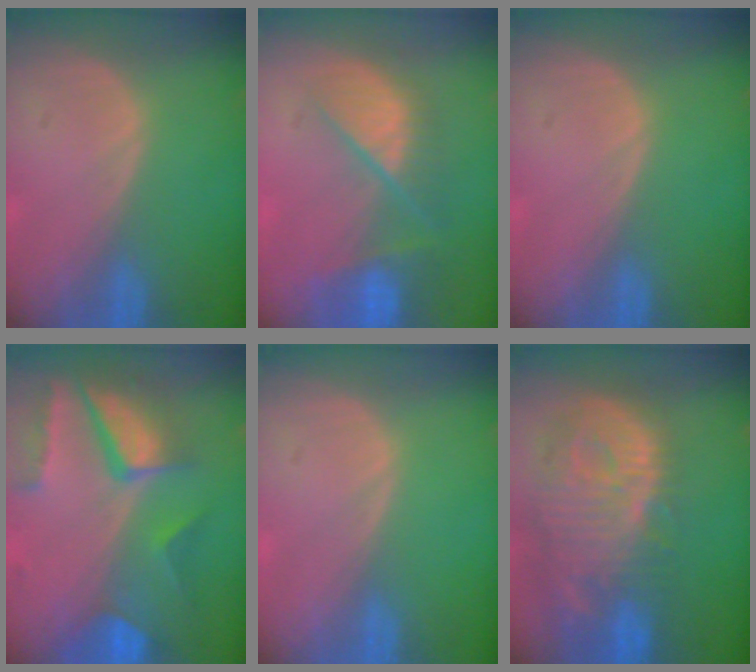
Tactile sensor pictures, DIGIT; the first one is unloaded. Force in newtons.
{"total": 9.6, "press": 8.2, "slide": 5.1}
{"total": 0.0}
{"total": 10.5, "press": 8.7, "slide": 6.0}
{"total": 0.0}
{"total": 13.6, "press": 11.8, "slide": 6.6}